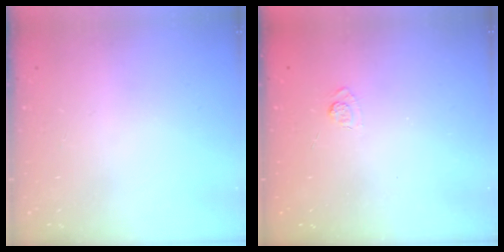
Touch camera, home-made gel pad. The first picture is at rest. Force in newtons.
{"total": 2.2, "press": 1.8, "slide": 1.3}